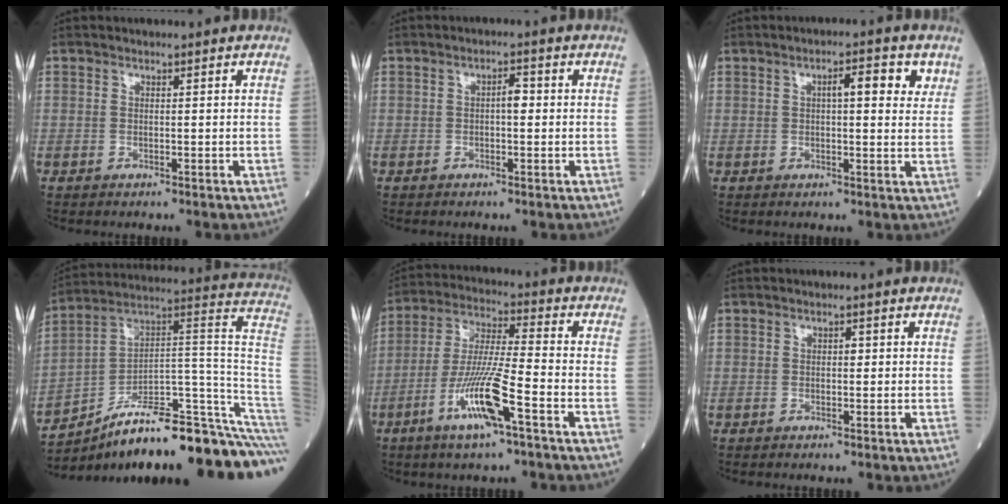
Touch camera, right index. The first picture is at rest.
{"total": 2.0, "force": [0.0, 0.7, 1.9], "torque": [-0.027, 0.005, -0.004]}
{"total": 5.5, "force": [2.2, 1.5, 4.8], "torque": [-0.068, 0.009, 0.026]}
{"total": 26.8, "force": [-20.2, 2.0, 17.5], "torque": [-0.138, 0.046, -0.301]}
{"total": 11.5, "force": [-5.5, 0.3, 10.1], "torque": [-0.200, -0.010, -0.106]}
{"total": 0.7, "force": [0.1, 0.4, 0.6], "torque": [-0.007, 0.002, -0.001]}